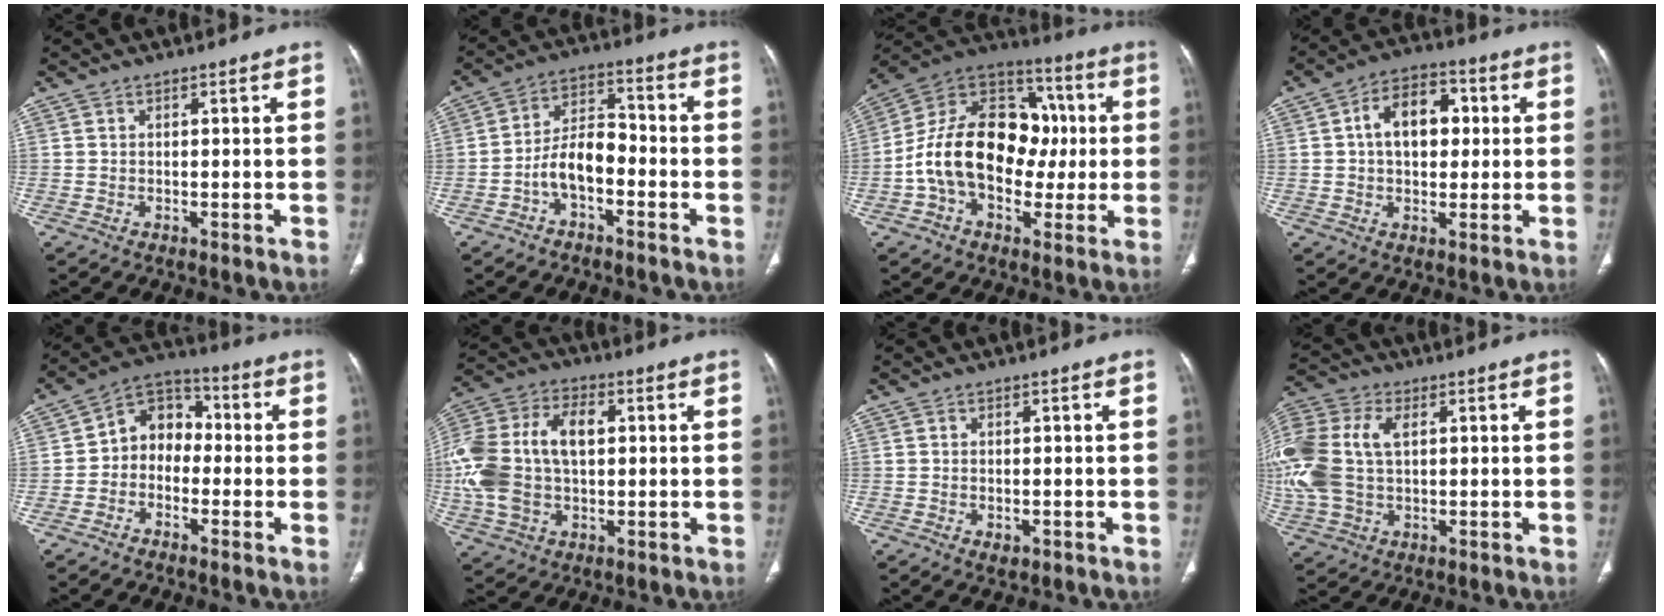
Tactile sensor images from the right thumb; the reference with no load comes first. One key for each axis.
{"total": 7.8, "fx": -3.2, "fy": 4.1, "fz": 5.9, "tx": -0.097, "ty": 0.042, "tz": -0.064}
{"total": 21.6, "fx": -0.9, "fy": 15.2, "fz": 15.2, "tx": -0.240, "ty": 0.046, "tz": -0.016}
{"total": 10.8, "fx": 1.6, "fy": 7.2, "fz": 8.0, "tx": -0.099, "ty": 0.016, "tz": 0.020}
{"total": 8.5, "fx": -1.1, "fy": 6.9, "fz": 4.8, "tx": -0.041, "ty": 0.036, "tz": -0.042}
{"total": 18.8, "fx": 1.3, "fy": 11.9, "fz": 14.5, "tx": -0.312, "ty": 0.023, "tz": 0.026}
{"total": 1.5, "fx": -0.5, "fy": 0.8, "fz": 1.1, "tx": -0.015, "ty": -0.001, "tz": -0.002}
{"total": 18.5, "fx": 2.6, "fy": 12.1, "fz": 13.8, "tx": -0.353, "ty": 0.014, "tz": 0.051}